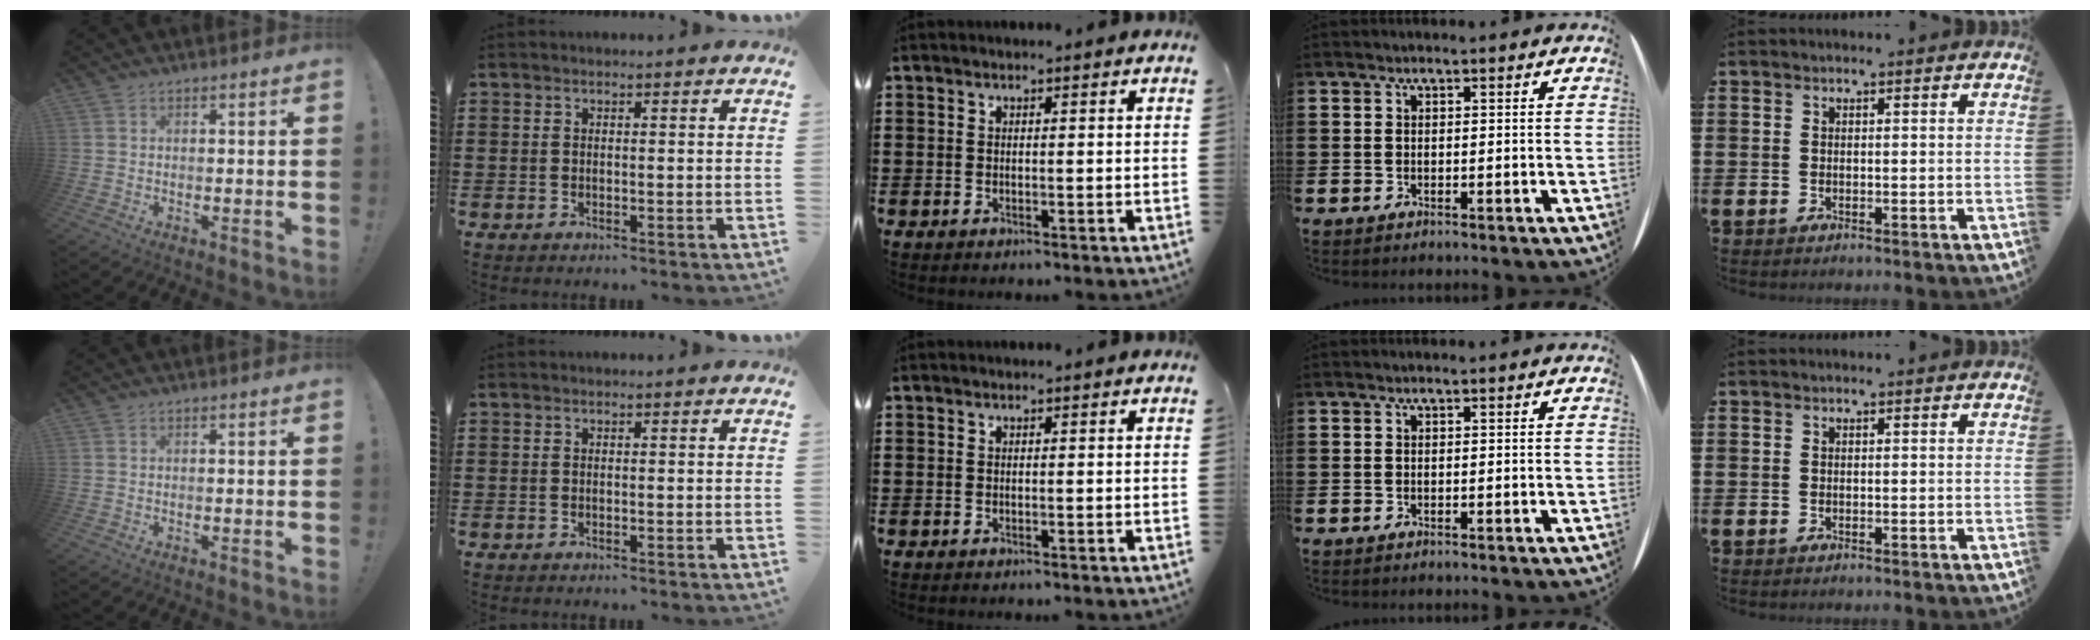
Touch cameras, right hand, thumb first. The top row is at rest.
{}